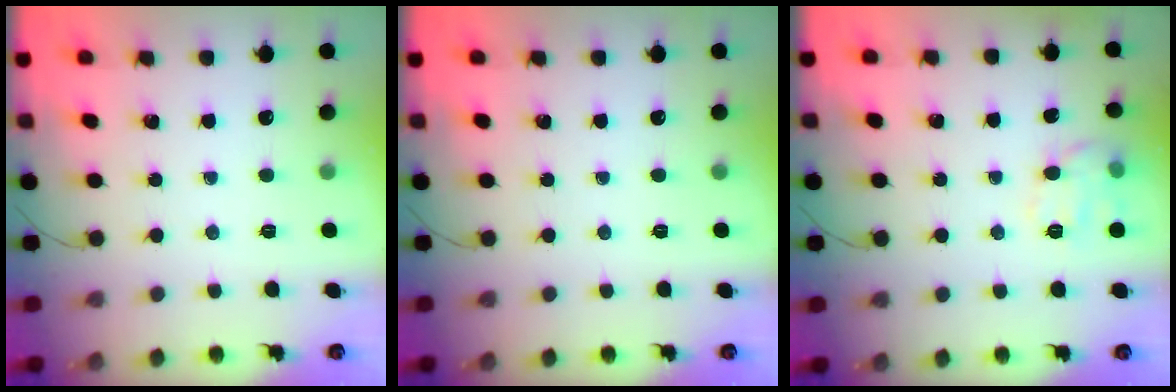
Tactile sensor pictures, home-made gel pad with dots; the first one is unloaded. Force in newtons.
{"total": 0.0}
{"total": 9.9, "press": 9.9, "slide": 0.7}